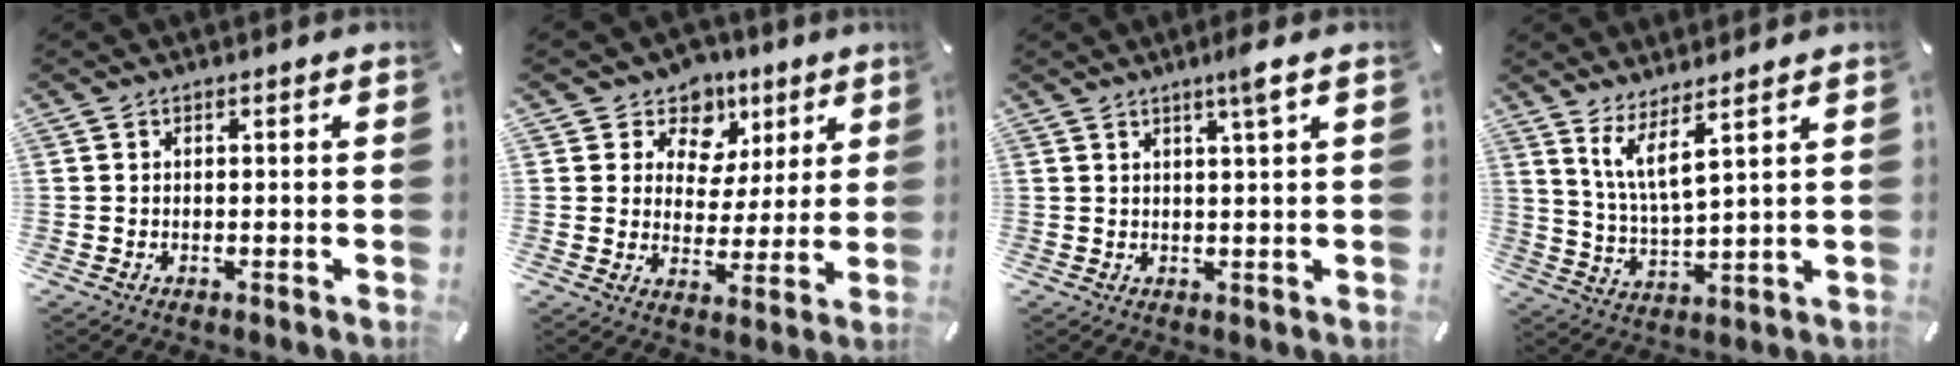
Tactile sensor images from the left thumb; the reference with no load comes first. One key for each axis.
{"total": 8.9, "fx": 4.3, "fy": 7.5, "fz": 2.1, "tx": -0.038, "ty": -0.030, "tz": 0.079}
{"total": 3.8, "fx": 2.3, "fy": -0.3, "fz": 3.0, "tx": -0.057, "ty": -0.007, "tz": 0.036}
{"total": 7.9, "fx": 5.9, "fy": 1.3, "fz": 5.2, "tx": -0.122, "ty": -0.023, "tz": 0.107}